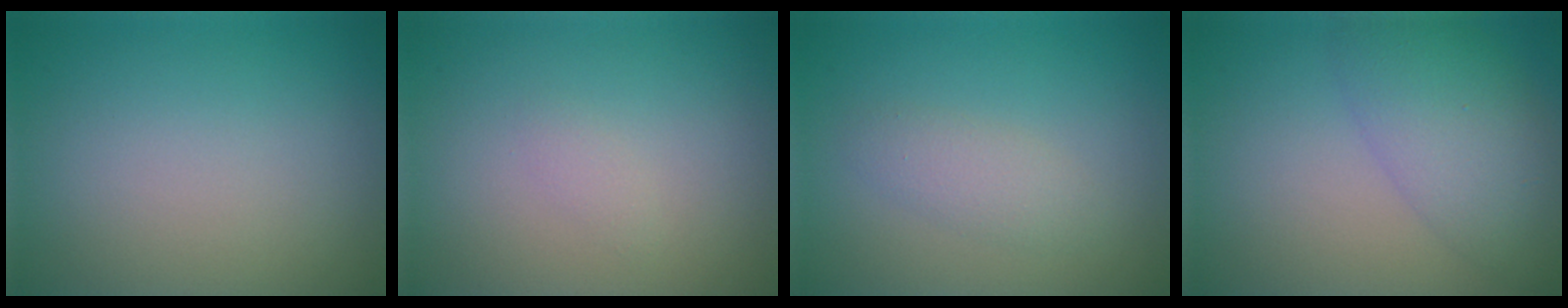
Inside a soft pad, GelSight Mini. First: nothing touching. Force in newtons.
{"total": 0.6, "press": 0.6, "slide": 0.1}
{"total": 1.9, "press": 1.9, "slide": 0.1}
{"total": 5.6, "press": 5.6, "slide": 0.2}